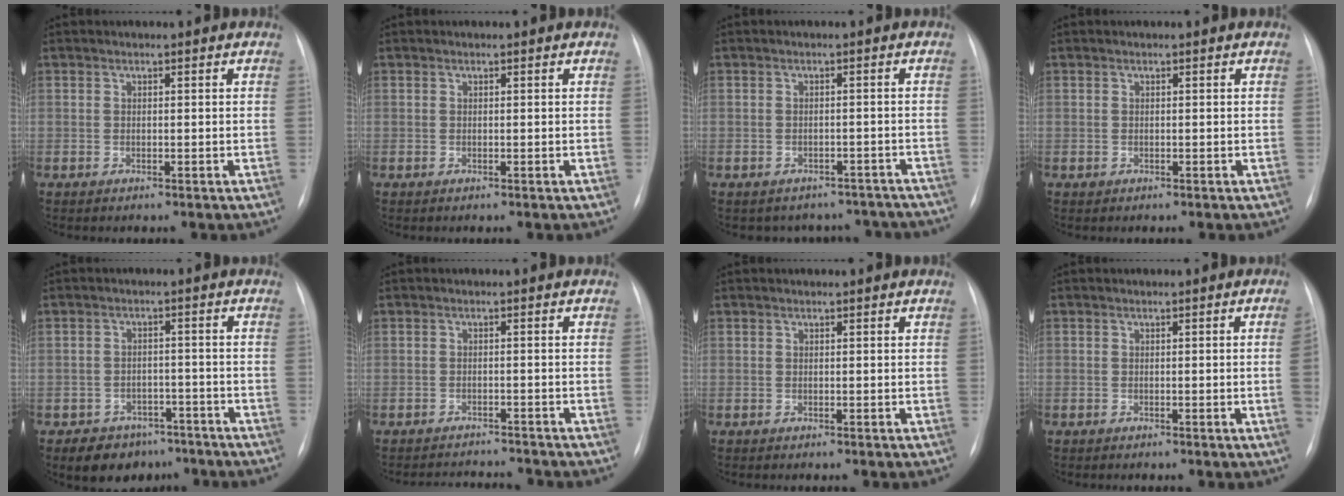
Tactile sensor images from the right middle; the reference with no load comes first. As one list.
[{"total": 0.0}, {"total": 10.0, "force": [-8.9, 4.6, 0.7], "torque": [0.002, 0.029, -0.088]}, {"total": 0.0}, {"total": 6.9, "force": [-5.1, 4.5, 1.2], "torque": [-0.010, 0.014, -0.071]}, {"total": 5.4, "force": [-5.3, 0.4, 0.4], "torque": [-0.005, -0.001, -0.077]}, {"total": 0.0}, {"total": 1.9, "force": [-0.4, -0.5, 1.8], "torque": [-0.024, 0.000, -0.006]}]